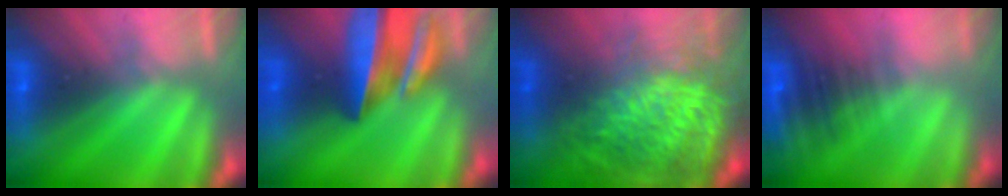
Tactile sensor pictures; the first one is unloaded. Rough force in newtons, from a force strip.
{"total": 7.6}
{"total": 7.5}
{"total": 5.1}